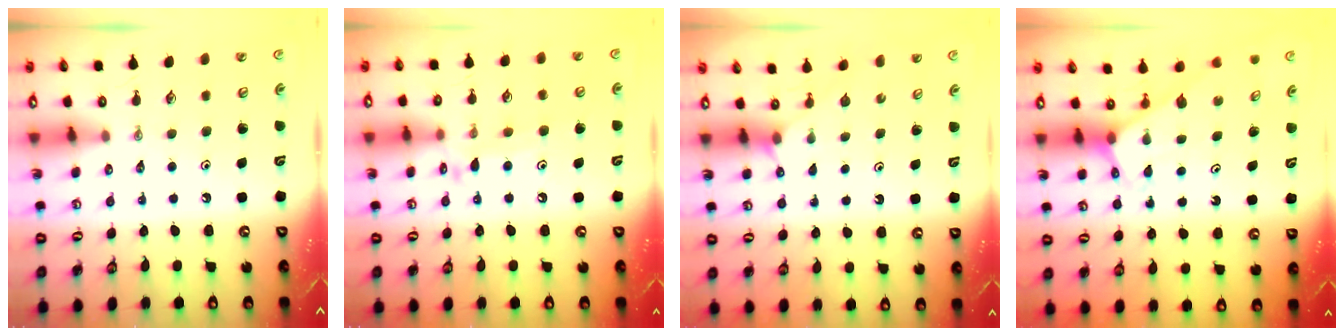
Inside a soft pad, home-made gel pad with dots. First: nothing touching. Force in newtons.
{"total": 10.3, "press": 10.3, "slide": 0.6}
{"total": 2.7, "press": 2.7, "slide": 0.3}
{"total": 3.1, "press": 3.1, "slide": 0.2}